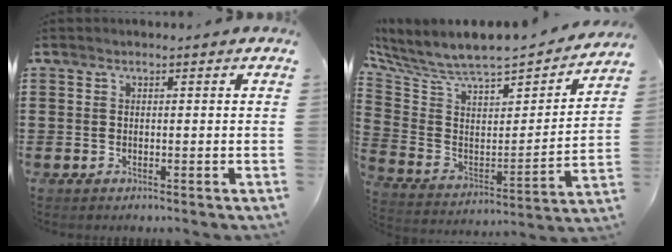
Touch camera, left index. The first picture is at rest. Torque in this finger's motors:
{"motor_torque": [1.17, -0.97, 1.05, 0.21]}